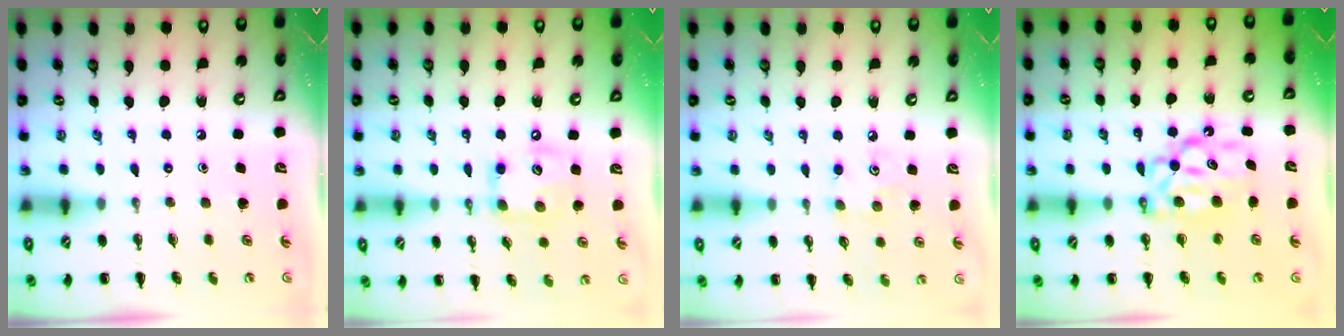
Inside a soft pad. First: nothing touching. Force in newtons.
{"total": 11.9, "press": 11.8, "slide": 1.6}
{"total": 3.7, "press": 3.5, "slide": 0.9}
{"total": 8.0, "press": 7.9, "slide": 1.1}